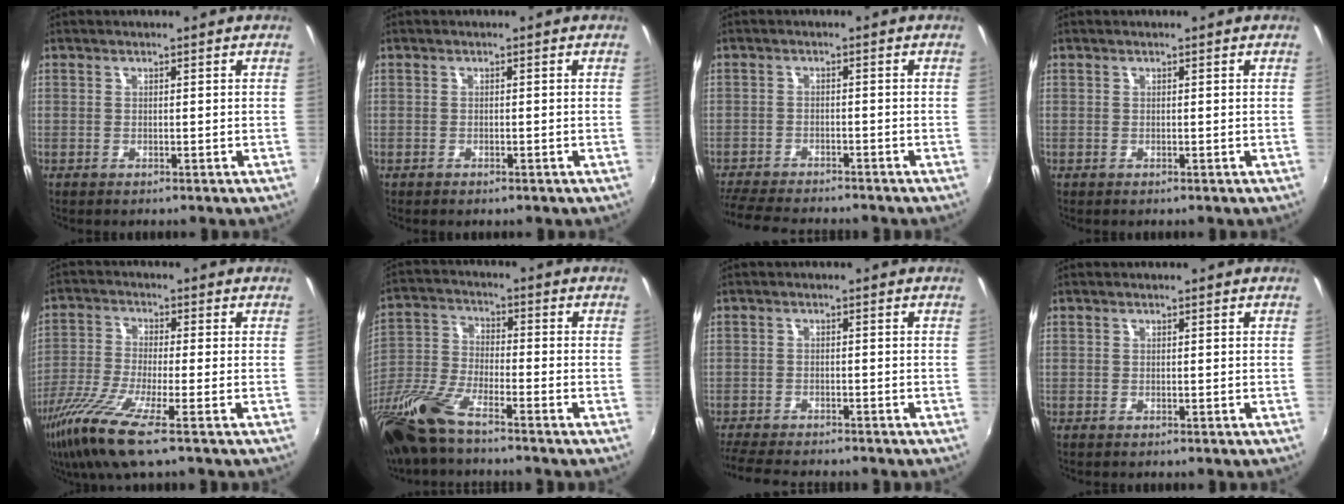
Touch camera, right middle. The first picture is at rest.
{"total": 1.0, "force": [-0.8, 0.6, 0.4], "torque": [-0.009, -0.004, -0.013]}
{"total": 9.9, "force": [-9.0, 1.8, 3.5], "torque": [-0.098, -0.017, -0.151]}
{"total": 0.0}
{"total": 11.2, "force": [-6.9, 0.7, 8.8], "torque": [-0.200, -0.036, -0.137]}
{"total": 14.7, "force": [-10.9, 3.5, 9.3], "torque": [-0.213, -0.030, -0.221]}
{"total": 7.8, "force": [-7.2, 1.1, 2.9], "torque": [-0.080, -0.022, -0.121]}
{"total": 0.0}